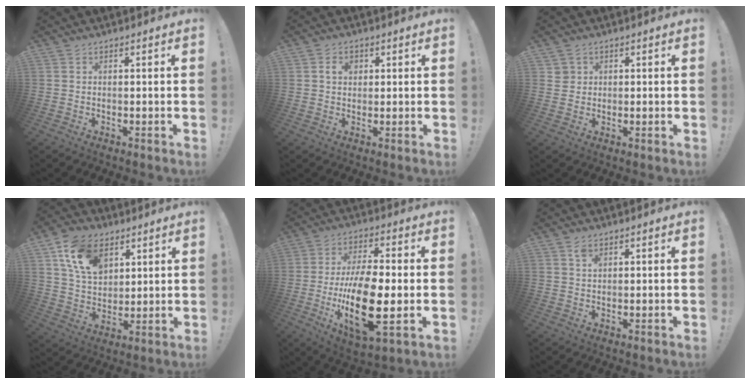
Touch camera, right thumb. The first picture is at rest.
{"total": 3.7, "force": [0.9, 2.7, 2.3], "torque": [-0.034, 0.004, 0.012]}
{"total": 2.4, "force": [1.1, 2.2, 0.1], "torque": [-0.004, 0.003, 0.021]}
{"total": 14.5, "force": [7.3, 10.1, 7.5], "torque": [-0.129, -0.021, 0.142]}
{"total": 20.3, "force": [-3.4, 8.4, 18.2], "torque": [-0.341, -0.005, -0.051]}
{"total": 2.0, "force": [1.3, 1.1, 0.9], "torque": [-0.012, -0.005, 0.024]}